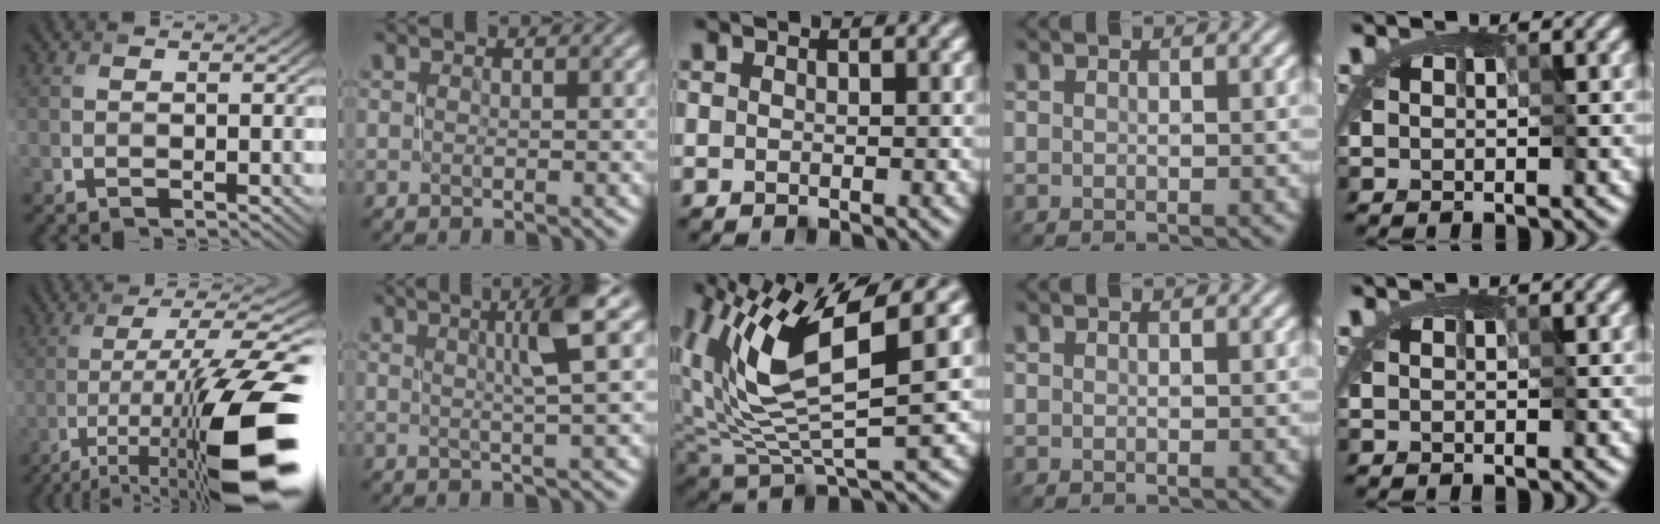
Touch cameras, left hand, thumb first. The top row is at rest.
{"thumb": {"total": 16.5, "force": [-6.9, 3.6, 14.5], "torque": [-0.235, 0.003, -0.112]}, "index": {"total": 4.5, "force": [1.3, 0.3, 4.3], "torque": [-0.070, 0.007, 0.027]}, "middle": {"total": 11.0, "force": [4.2, 3.4, 9.5], "torque": [-0.196, 0.009, 0.082]}}